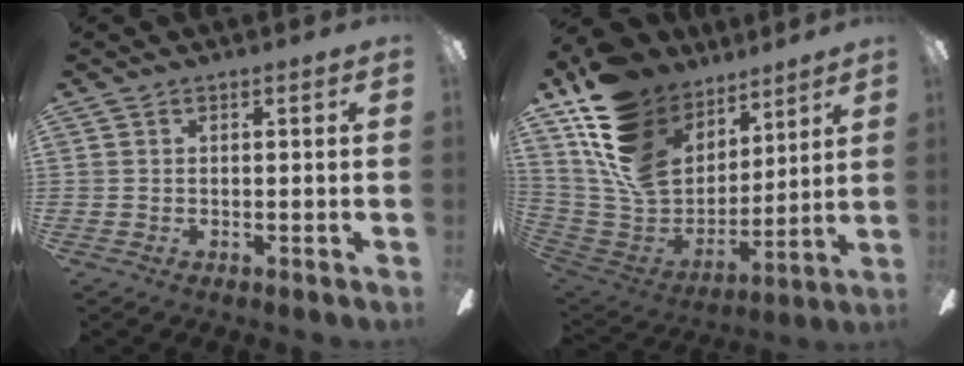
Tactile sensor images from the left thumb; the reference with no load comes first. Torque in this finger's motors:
{"motor_torque": [2.00, 2.15, 1.54, -1.23, 0.21]}